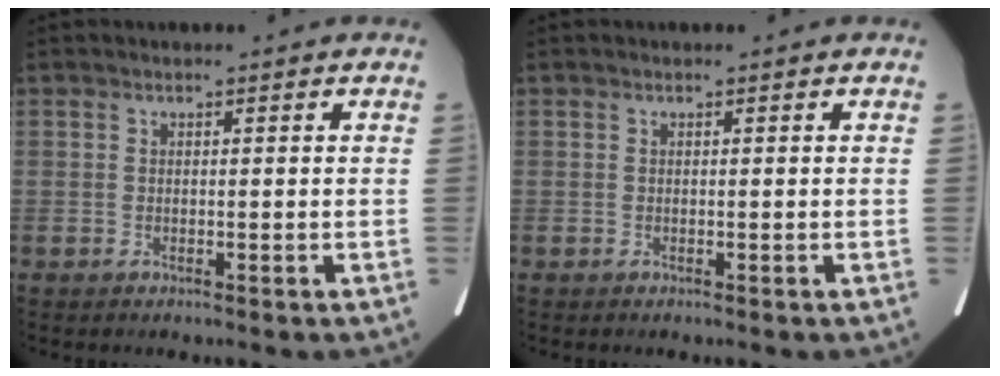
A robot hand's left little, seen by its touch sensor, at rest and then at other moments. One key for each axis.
{"total": 0.0}